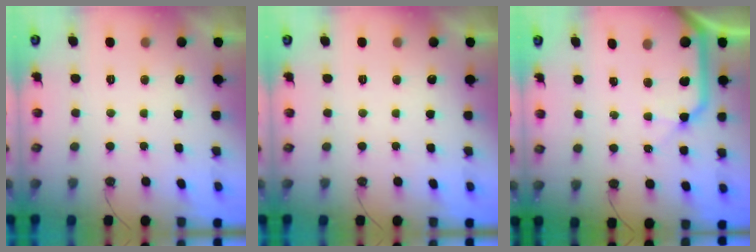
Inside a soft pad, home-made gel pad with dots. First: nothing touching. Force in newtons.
{"total": 0.0}
{"total": 12.3, "press": 12.3, "slide": 1.2}